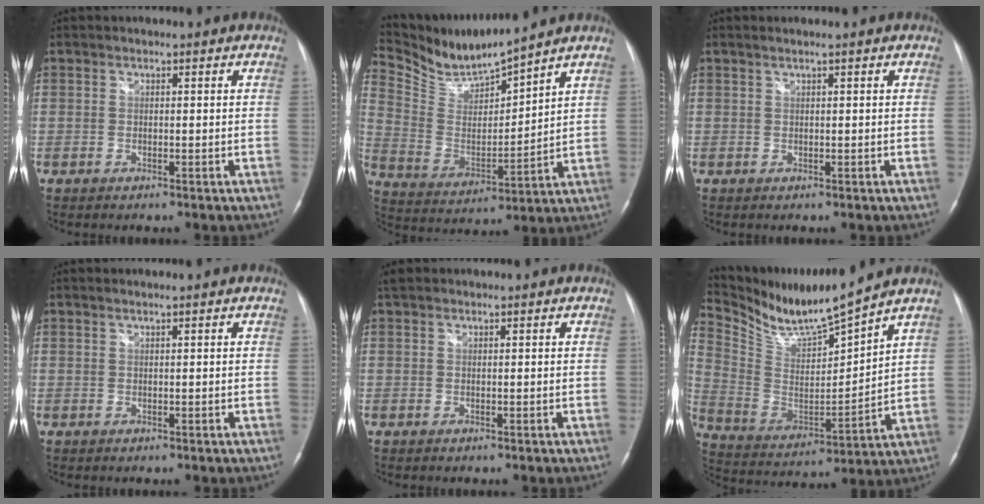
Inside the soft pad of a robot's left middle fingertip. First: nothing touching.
{"total": 11.5, "force": [11.0, -0.6, 3.2], "torque": [-0.082, -0.003, 0.228]}
{"total": 1.0, "force": [0.7, -0.3, 0.7], "torque": [-0.022, 0.009, 0.018]}
{"total": 0.7, "force": [0.5, -0.2, 0.4], "torque": [-0.015, 0.006, 0.015]}
{"total": 1.2, "force": [0.9, 0.7, 0.3], "torque": [-0.011, 0.019, 0.018]}
{"total": 13.5, "force": [12.4, -0.5, 5.4], "torque": [-0.117, -0.013, 0.243]}